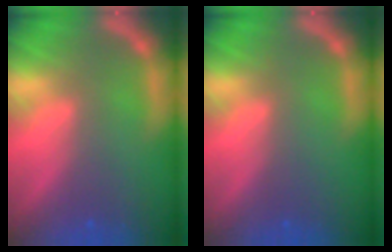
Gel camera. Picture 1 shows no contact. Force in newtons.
{"total": 0.0}